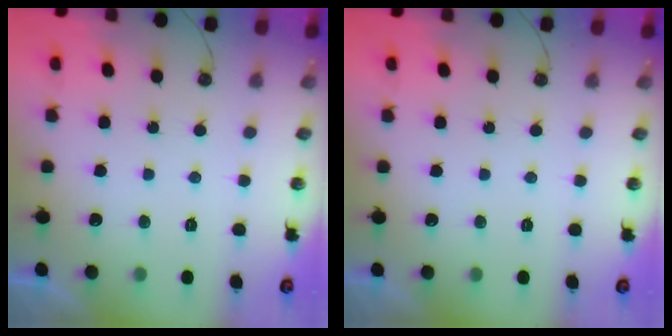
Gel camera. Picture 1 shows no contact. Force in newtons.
{"total": 0.0}